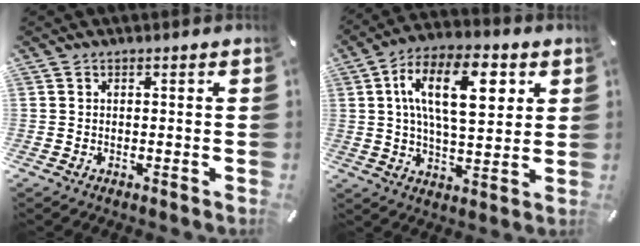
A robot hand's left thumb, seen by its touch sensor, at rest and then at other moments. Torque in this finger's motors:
{"motor_torque": [1.33, 2.91, 2.24, -0.53, 0.25]}